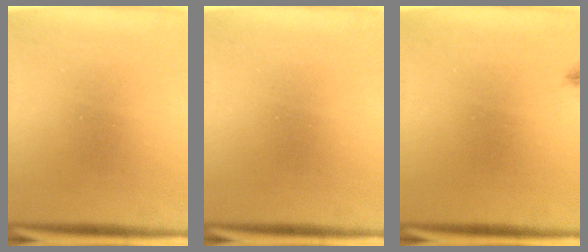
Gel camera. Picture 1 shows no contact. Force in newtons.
{"total": 0.0}
{"total": 0.7}